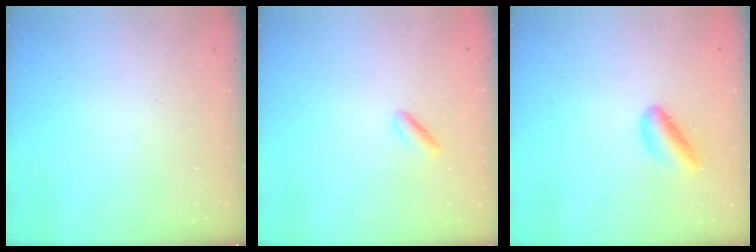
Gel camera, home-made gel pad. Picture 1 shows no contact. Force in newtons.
{"total": 1.6, "press": 1.2, "slide": 0.9}
{"total": 5.9, "press": 5.8, "slide": 1.3}